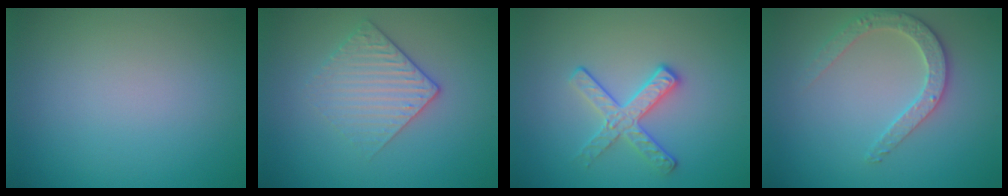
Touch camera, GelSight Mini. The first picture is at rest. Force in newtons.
{"total": 2.9, "press": 2.6, "slide": 1.4}
{"total": 2.8, "press": 2.6, "slide": 1.1}
{"total": 2.7, "press": 2.7, "slide": 0.3}